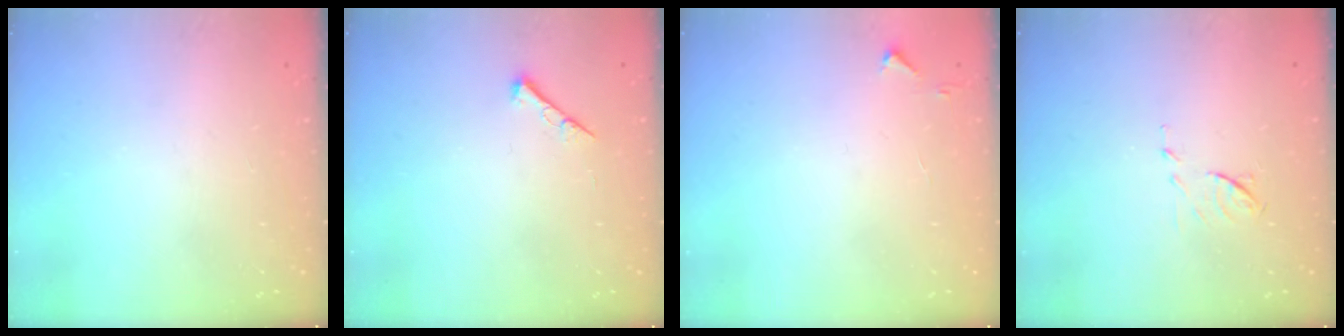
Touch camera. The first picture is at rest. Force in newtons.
{"total": 4.3, "press": 4.3, "slide": 0.5}
{"total": 2.8, "press": 2.8, "slide": 0.4}
{"total": 6.2, "press": 6.2, "slide": 0.9}